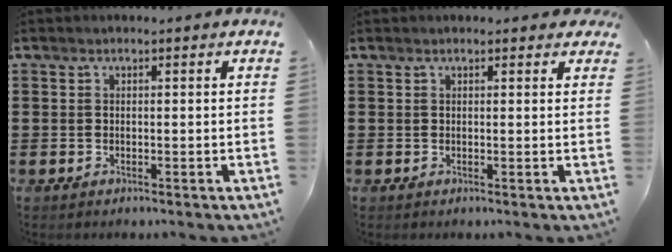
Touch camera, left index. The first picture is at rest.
{"total": 1.0, "force": [0.8, 0.7, 0.2], "torque": [0.001, 0.003, 0.012]}